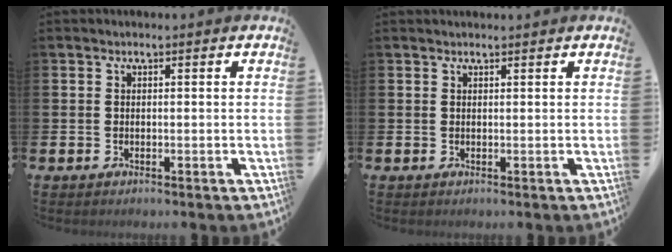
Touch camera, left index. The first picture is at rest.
{"total": 0.6, "force": [0.6, 0.0, 0.0], "torque": [0.010, -0.004, 0.009]}